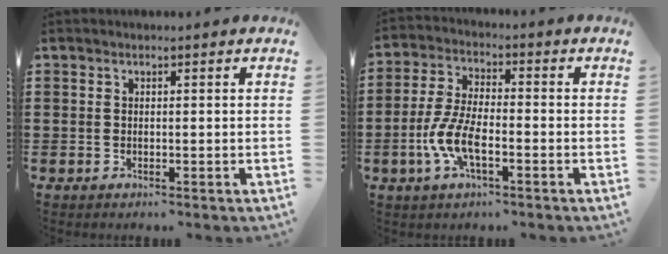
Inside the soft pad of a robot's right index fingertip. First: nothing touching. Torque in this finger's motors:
{"motor_torque": [1.07, -1.07, 0.67, 0.21]}